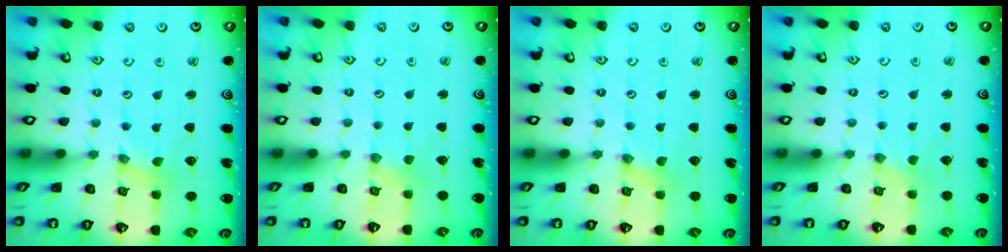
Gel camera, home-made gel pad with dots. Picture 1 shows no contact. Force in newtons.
{"total": 1.2, "press": 1.2, "slide": 0.3}
{"total": 0.0}
{"total": 0.0}